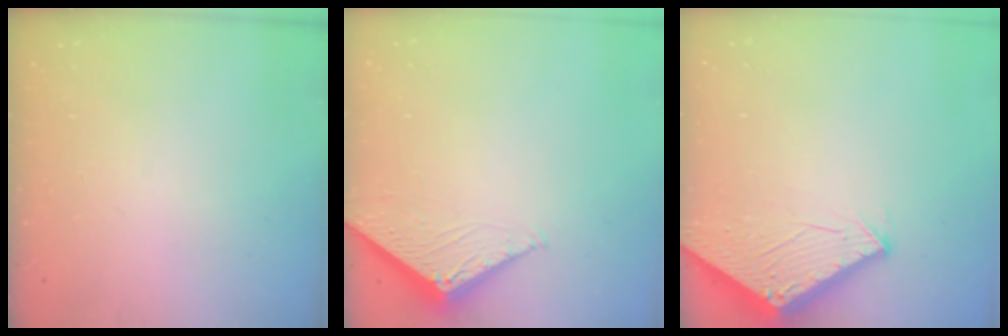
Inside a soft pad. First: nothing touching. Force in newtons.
{"total": 4.0, "press": 3.9, "slide": 0.5}
{"total": 2.9, "press": 2.9, "slide": 0.2}